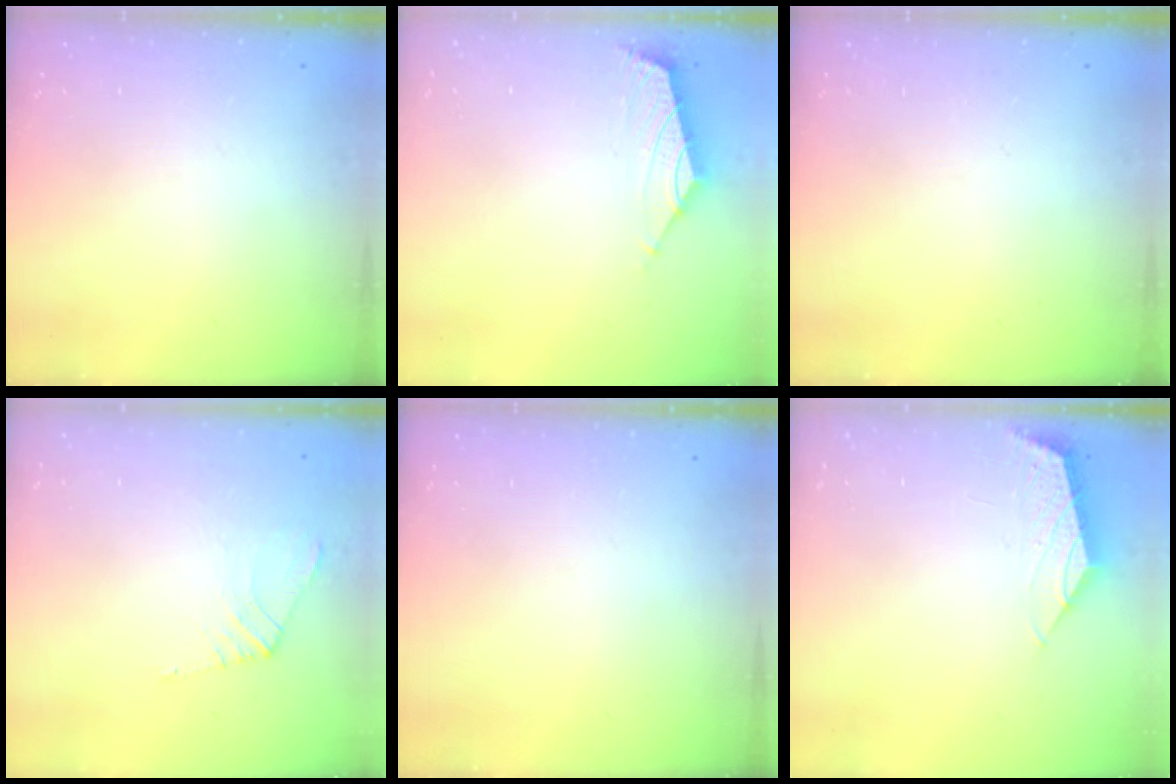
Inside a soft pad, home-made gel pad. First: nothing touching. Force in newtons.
{"total": 1.6, "press": 1.5, "slide": 0.7}
{"total": 0.0}
{"total": 3.0, "press": 3.0, "slide": 0.4}
{"total": 0.0}
{"total": 0.8, "press": 0.7, "slide": 0.3}